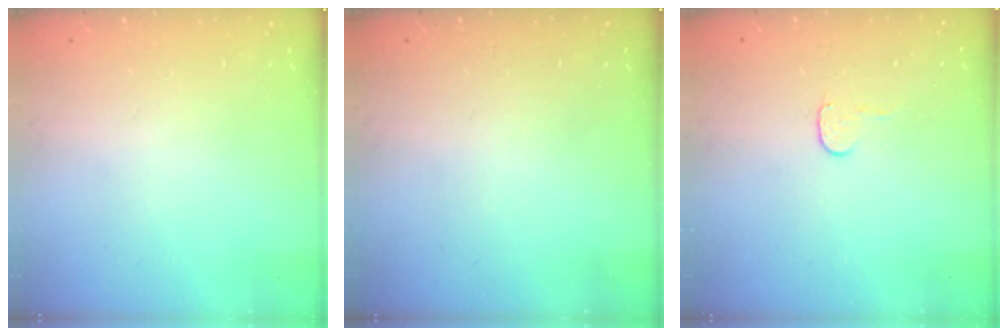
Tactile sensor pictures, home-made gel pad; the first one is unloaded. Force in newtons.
{"total": 0.0}
{"total": 4.0, "press": 4.0, "slide": 0.4}